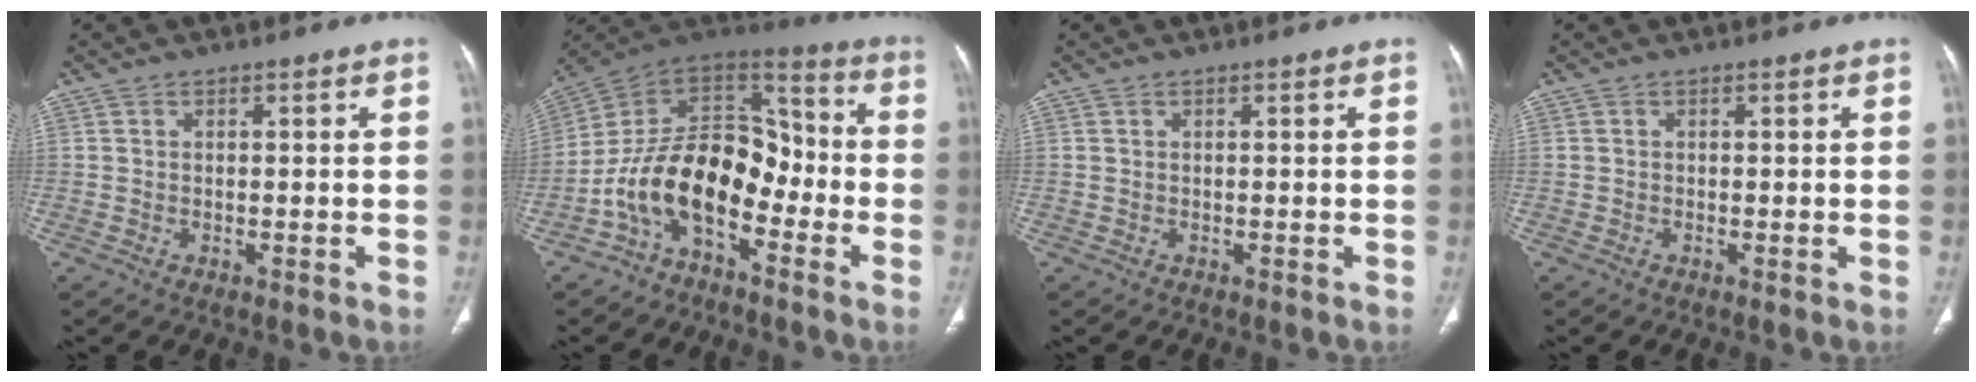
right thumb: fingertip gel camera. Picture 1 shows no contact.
{"total": 16.9, "force": [-6.6, 9.9, 12.0], "torque": [-0.180, 0.090, -0.131]}
{"total": 0.0}
{"total": 0.0}